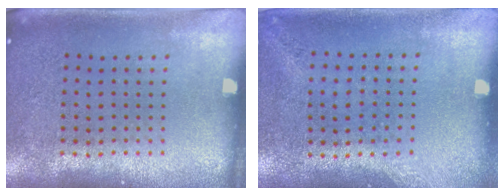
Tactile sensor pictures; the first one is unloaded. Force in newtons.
{"total": 1.4, "press": 1.0, "slide": 1.0}